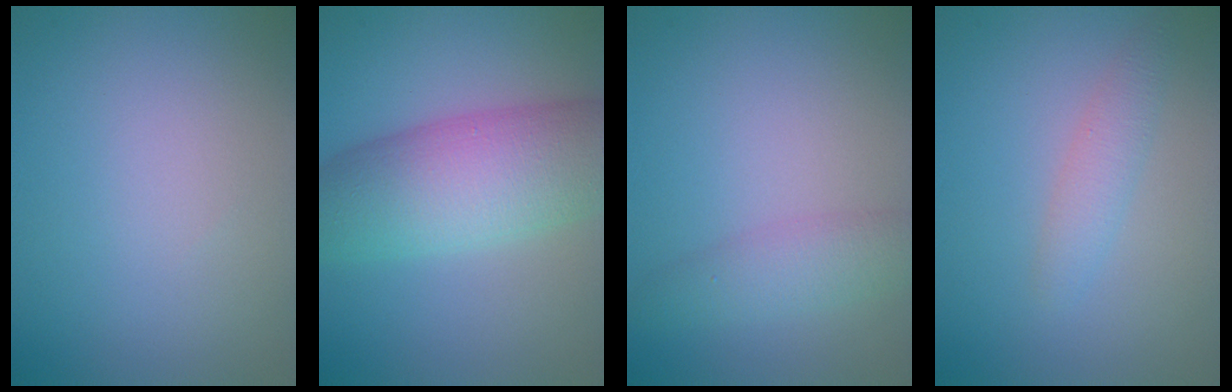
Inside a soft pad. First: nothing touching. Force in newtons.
{"total": 9.0, "press": 9.0, "slide": 0.1}
{"total": 2.9, "press": 2.9, "slide": 0.1}
{"total": 1.9, "press": 1.9, "slide": 0.1}